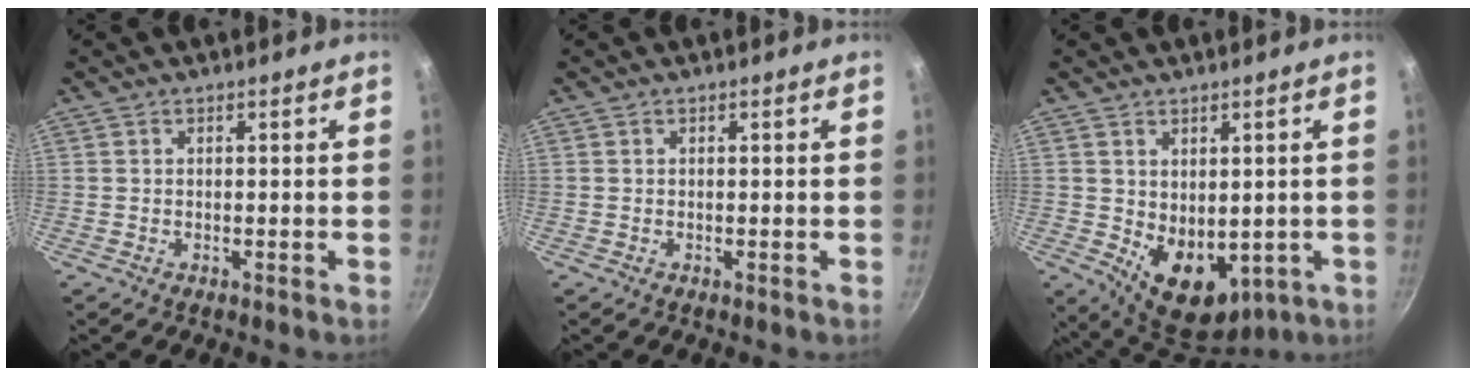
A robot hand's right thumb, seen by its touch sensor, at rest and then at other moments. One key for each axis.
{"total": 0.0}
{"total": 10.7, "fx": -0.6, "fy": 7.4, "fz": 7.7, "tx": -0.088, "ty": -0.023, "tz": 0.017}